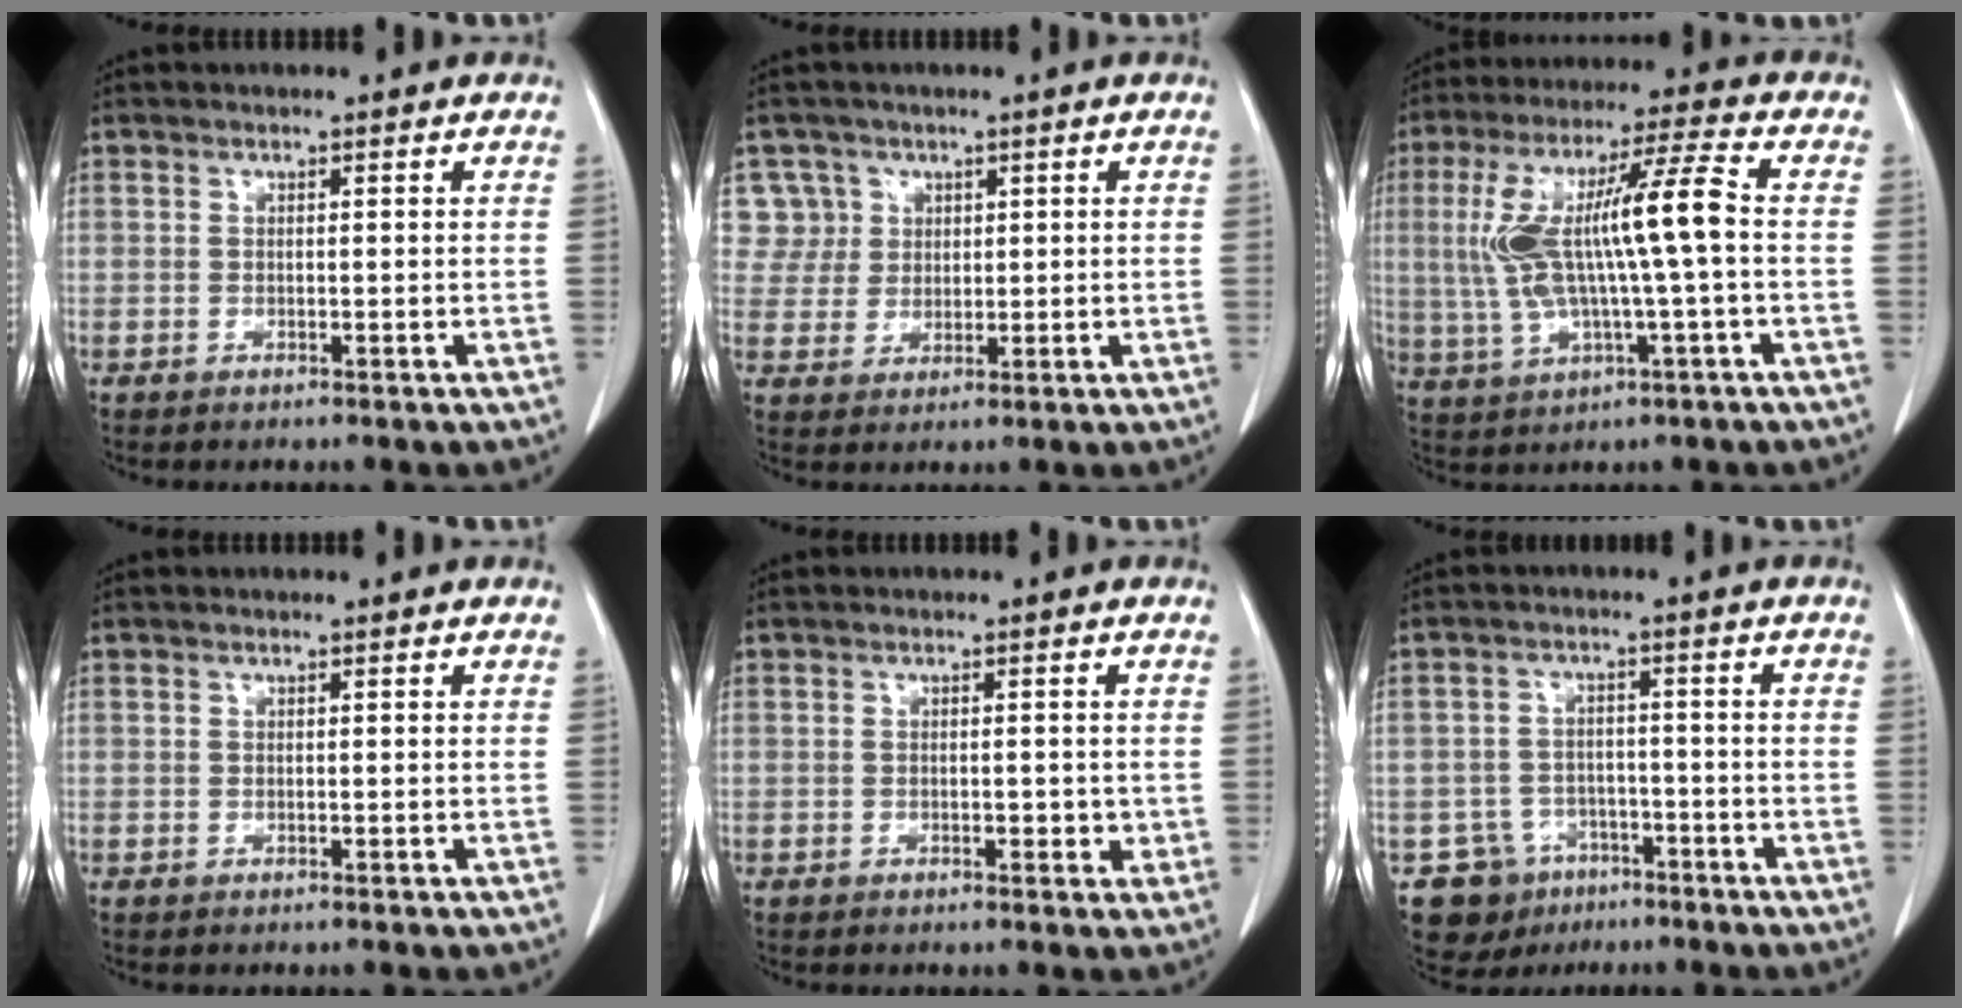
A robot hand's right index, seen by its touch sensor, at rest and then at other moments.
{"total": 5.3, "force": [2.3, 4.8, -0.5], "torque": [0.026, 0.009, 0.049]}
{"total": 13.8, "force": [0.5, 1.2, 13.8], "torque": [-0.279, 0.022, 0.012]}
{"total": 0.0}
{"total": 2.0, "force": [-0.2, 0.9, 1.7], "torque": [-0.026, -0.001, 0.000]}
{"total": 7.6, "force": [-4.3, 6.2, 0.5], "torque": [-0.009, 0.015, -0.058]}